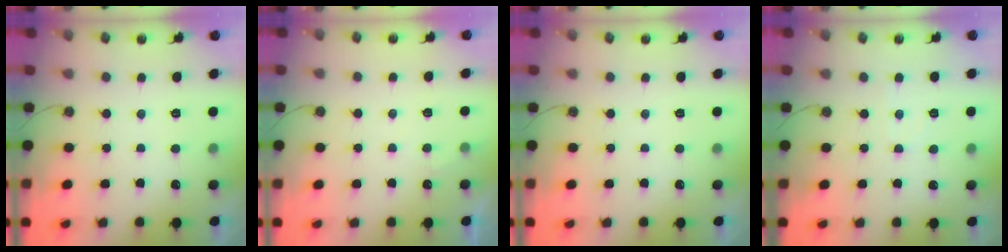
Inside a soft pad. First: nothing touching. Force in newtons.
{"total": 2.8, "press": 2.8, "slide": 0.3}
{"total": 0.0}
{"total": 3.2, "press": 3.1, "slide": 0.4}